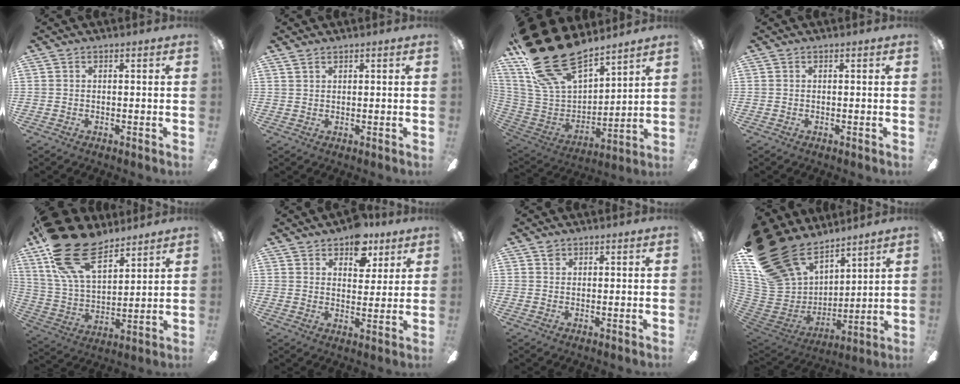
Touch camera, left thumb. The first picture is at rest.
{"total": 1.5, "force": [1.3, 0.7, 0.5], "torque": [-0.012, -0.001, 0.025]}
{"total": 27.3, "force": [21.0, 11.8, 12.9], "torque": [-0.261, -0.130, 0.387]}
{"total": 0.0}
{"total": 23.9, "force": [14.6, 12.4, 14.4], "torque": [-0.281, -0.062, 0.270]}
{"total": 9.8, "force": [6.4, 5.9, 4.5], "torque": [-0.043, -0.025, 0.111]}
{"total": 1.2, "force": [0.9, 0.8, 0.3], "torque": [-0.009, 0.002, 0.016]}
{"total": 27.9, "force": [18.4, 15.8, 13.9], "torque": [-0.282, -0.108, 0.369]}